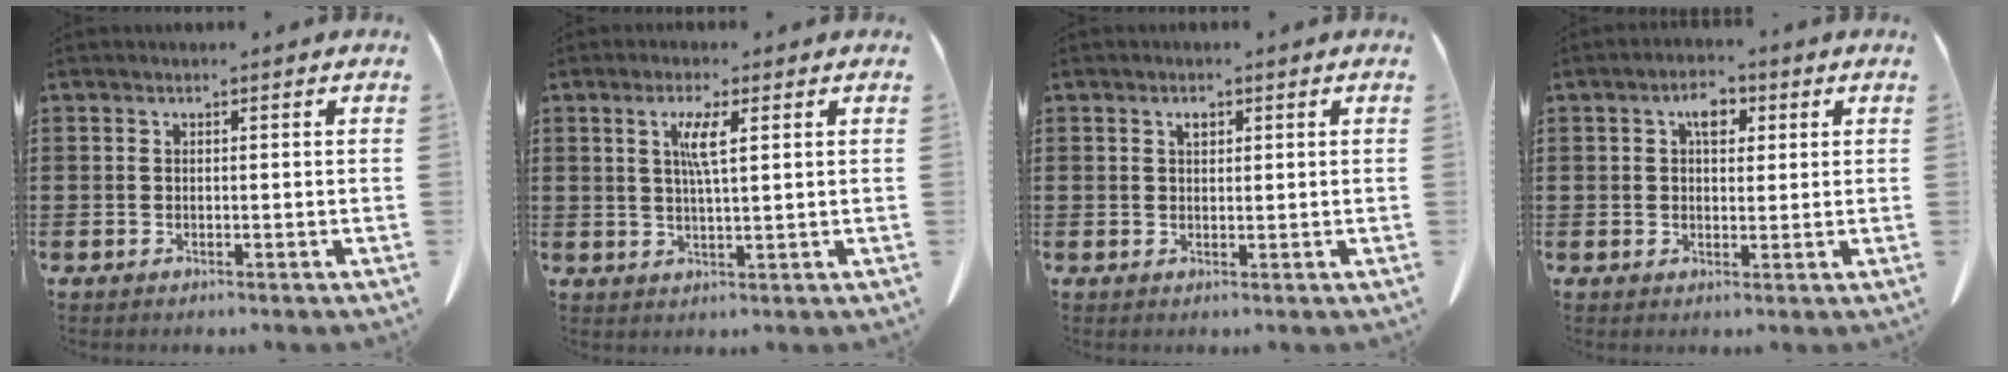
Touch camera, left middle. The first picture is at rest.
{"total": 4.1, "force": [1.5, 0.5, 3.8], "torque": [-0.079, 0.005, 0.022]}
{"total": 1.4, "force": [0.7, 0.7, 1.0], "torque": [-0.014, 0.002, 0.010]}
{"total": 4.1, "force": [1.6, 2.3, 3.1], "torque": [-0.051, 0.007, 0.022]}